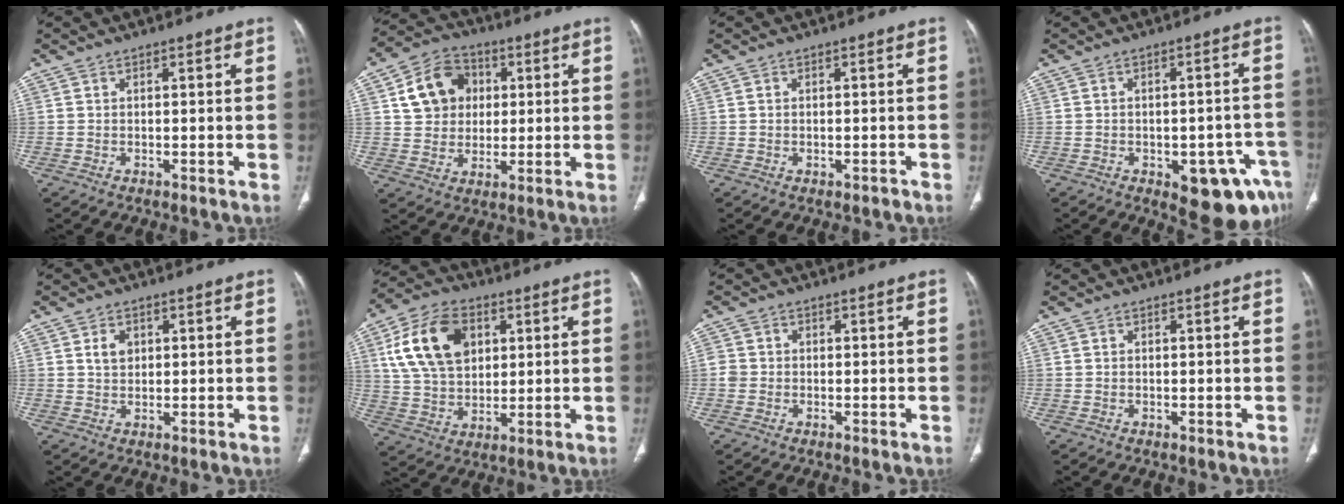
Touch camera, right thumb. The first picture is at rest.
{"total": 11.9, "force": [3.0, 9.9, 5.8], "torque": [-0.072, 0.004, 0.050]}
{"total": 0.8, "force": [-0.4, 0.5, 0.5], "torque": [-0.009, 0.005, -0.001]}
{"total": 12.5, "force": [-6.2, 5.7, 9.3], "torque": [-0.073, 0.030, -0.068]}
{"total": 3.0, "force": [1.0, 2.2, 1.8], "torque": [-0.023, -0.003, 0.019]}
{"total": 16.2, "force": [5.1, 10.9, 10.8], "torque": [-0.180, -0.001, 0.096]}
{"total": 2.2, "force": [-0.3, 2.0, 0.7], "torque": [-0.005, 0.008, -0.006]}
{"total": 0.0}